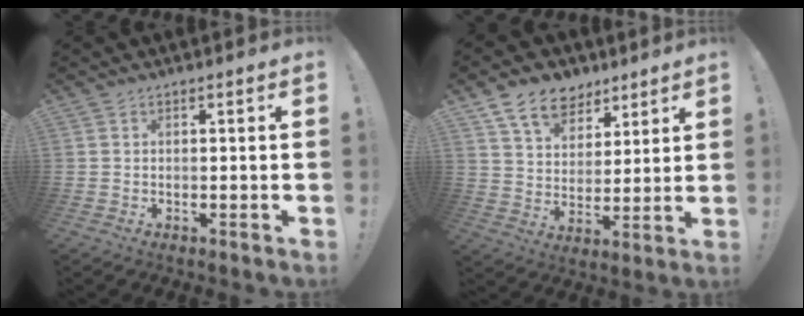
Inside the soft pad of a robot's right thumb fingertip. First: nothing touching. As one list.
[{"total": 12.0, "force": [7.8, 8.0, 4.4], "torque": [-0.069, -0.050, 0.151]}]